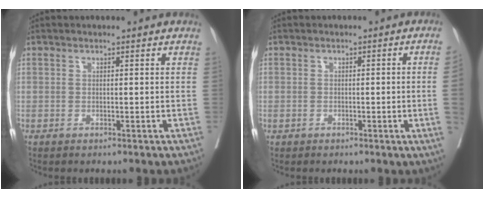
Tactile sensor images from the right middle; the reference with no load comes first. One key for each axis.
{"total": 3.3, "fx": -0.5, "fy": -0.6, "fz": 3.2, "tx": -0.044, "ty": 0.006, "tz": -0.003}